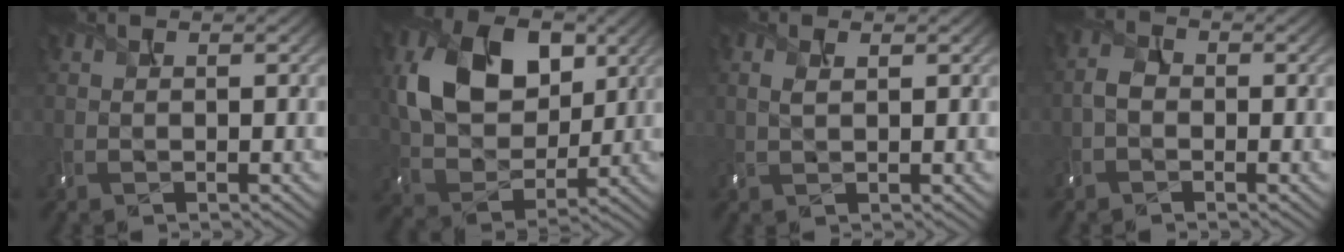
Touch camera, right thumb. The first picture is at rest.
{"total": 11.8, "force": [3.6, 8.2, 7.7], "torque": [-0.160, -0.002, 0.066]}
{"total": 1.1, "force": [0.6, 0.4, 0.9], "torque": [-0.023, 0.004, 0.013]}
{"total": 1.7, "force": [-0.9, 1.3, 0.7], "torque": [-0.017, 0.005, -0.023]}